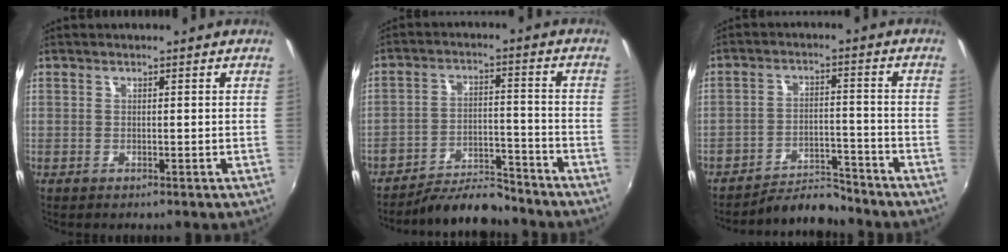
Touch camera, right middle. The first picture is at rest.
{"total": 9.1, "force": [-8.7, 1.7, 2.0], "torque": [-0.049, 0.007, -0.140]}
{"total": 7.0, "force": [-7.0, 0.8, 0.5], "torque": [-0.021, 0.013, -0.115]}